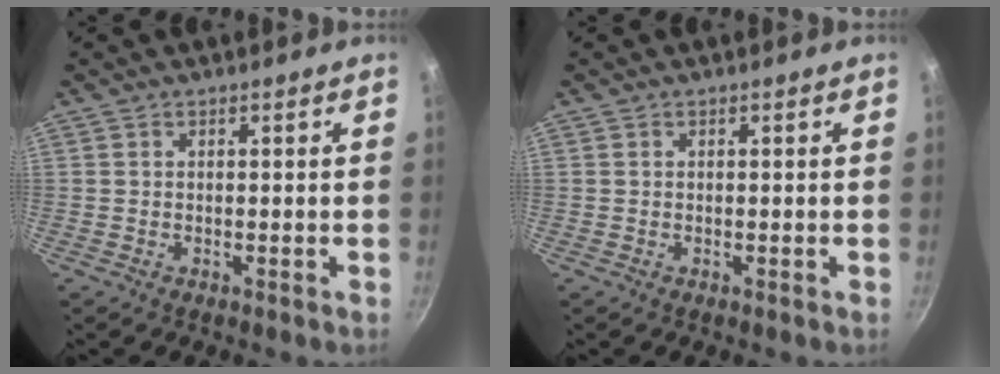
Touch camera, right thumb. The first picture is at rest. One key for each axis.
{"total": 0.0}